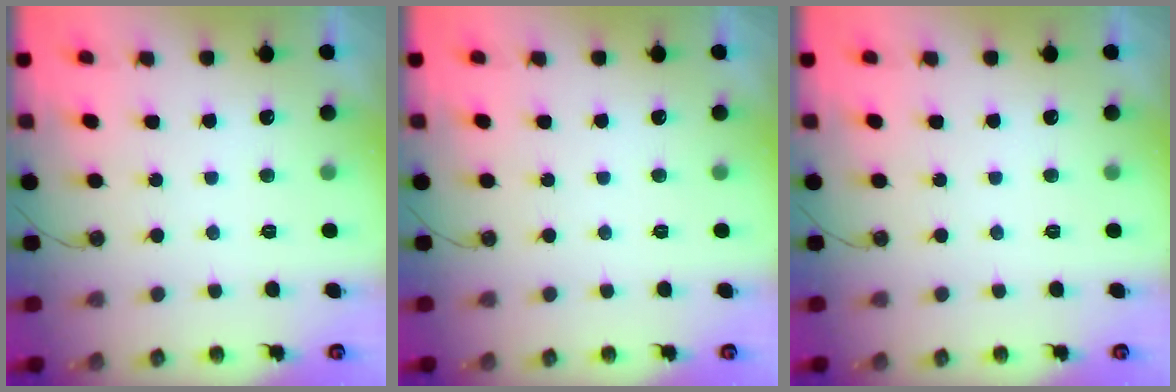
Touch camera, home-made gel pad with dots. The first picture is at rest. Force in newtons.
{"total": 0.0}
{"total": 0.0}